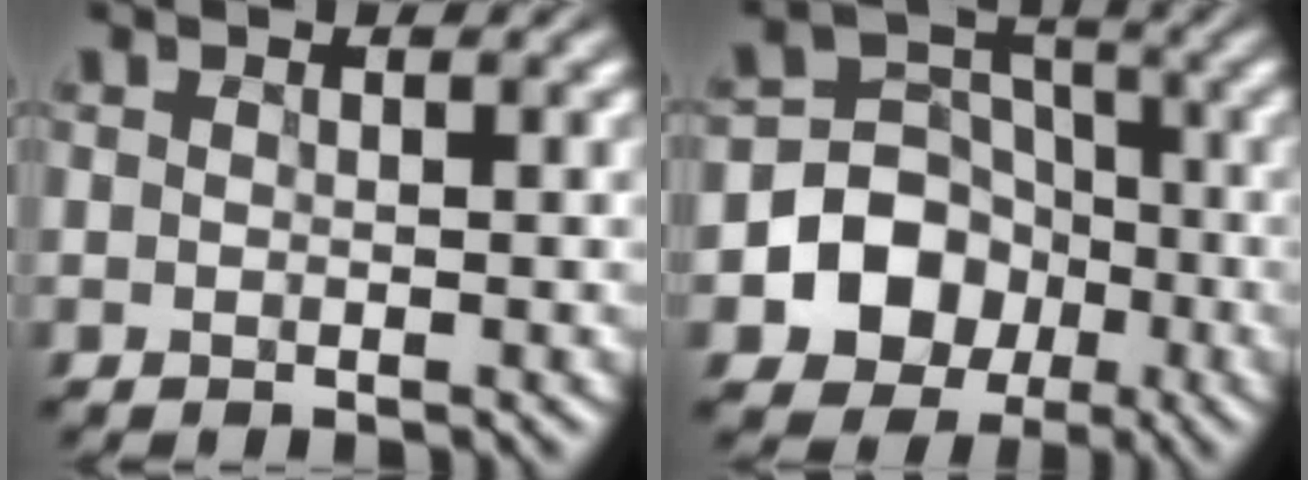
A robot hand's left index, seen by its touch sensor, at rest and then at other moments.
{"total": 7.4, "force": [-2.7, 6.2, 2.9], "torque": [-0.036, 0.008, -0.071]}